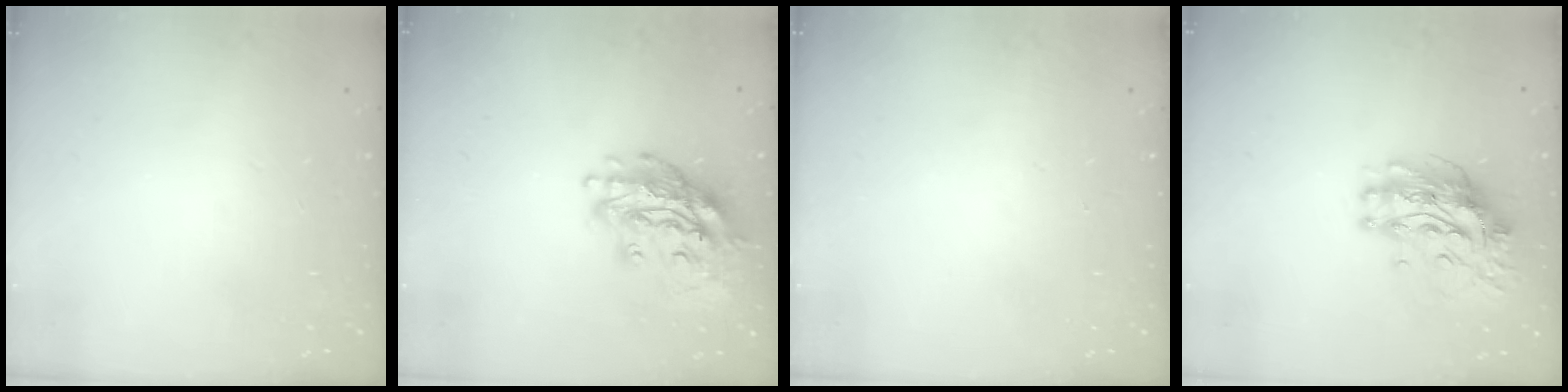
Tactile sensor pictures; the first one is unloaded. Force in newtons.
{"total": 21.4, "press": 21.3, "slide": 2.1}
{"total": 0.0}
{"total": 11.1, "press": 11.1, "slide": 1.0}